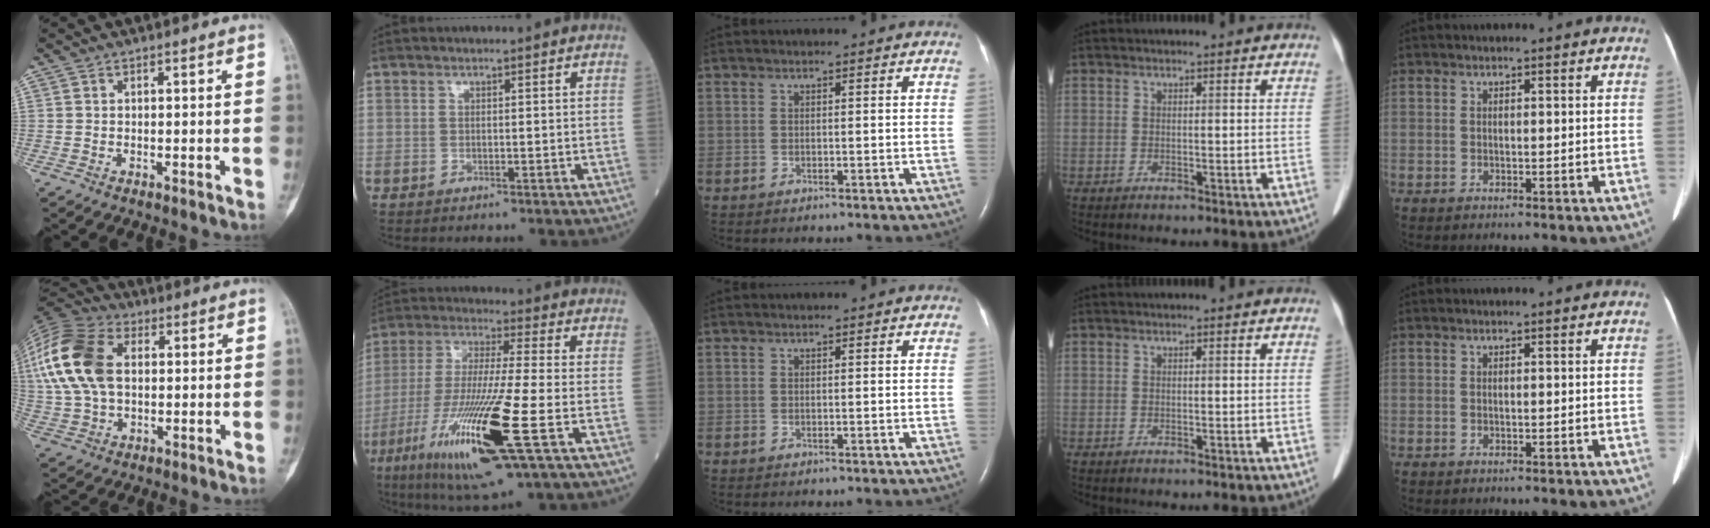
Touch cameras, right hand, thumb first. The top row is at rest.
{"thumb": {"total": 19.9, "force": [3.4, 12.8, 14.9], "torque": [-0.328, 0.012, 0.059]}, "index": {"total": 19.3, "force": [-7.1, 0.8, 17.9], "torque": [-0.383, -0.043, -0.132]}}